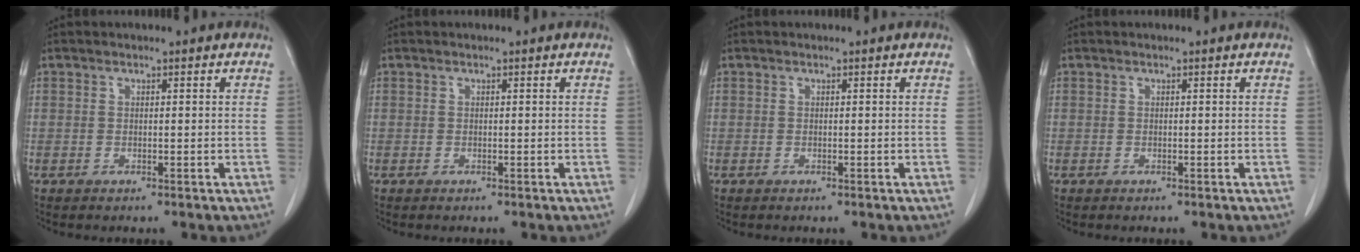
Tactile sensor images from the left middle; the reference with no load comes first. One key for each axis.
{"total": 0.0}
{"total": 0.0}
{"total": 0.0}